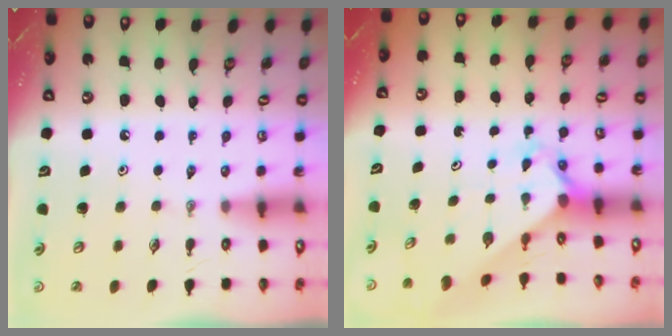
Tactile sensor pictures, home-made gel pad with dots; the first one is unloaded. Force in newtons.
{"total": 2.4, "press": 2.4, "slide": 0.3}